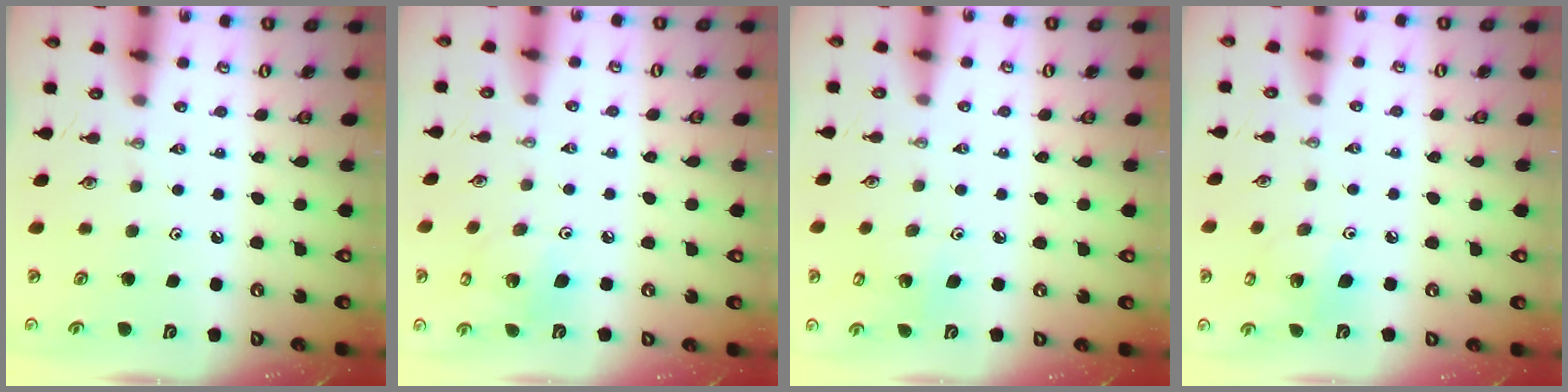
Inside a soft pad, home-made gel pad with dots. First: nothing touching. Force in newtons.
{"total": 6.5, "press": 6.1, "slide": 2.4}
{"total": 4.1, "press": 4.0, "slide": 0.5}
{"total": 6.9, "press": 6.7, "slide": 1.8}